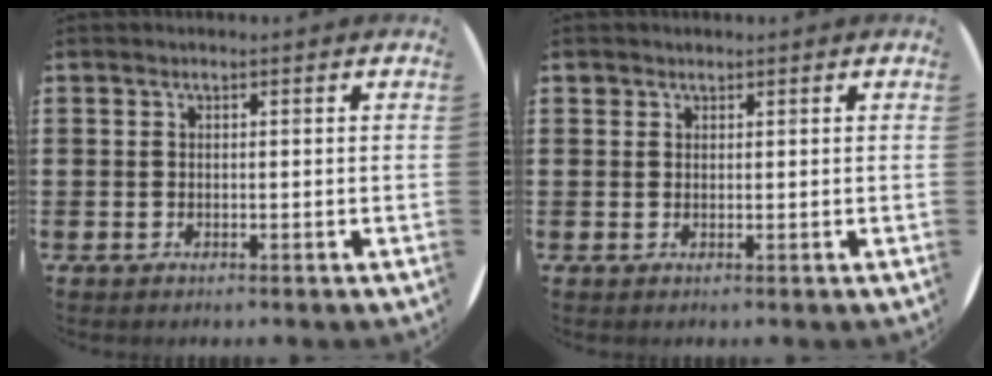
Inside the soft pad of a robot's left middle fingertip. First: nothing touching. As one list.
[{"total": 0.7, "force": [0.6, 0.3, -0.1], "torque": [0.010, 0.001, 0.010]}]